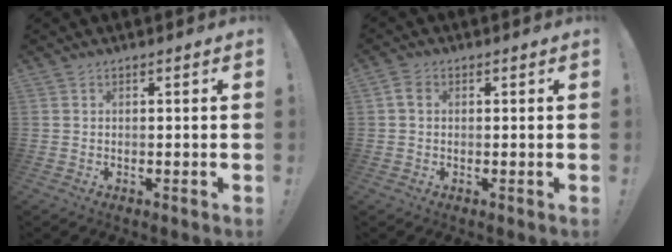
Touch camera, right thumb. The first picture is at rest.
{"total": 3.1, "force": [0.7, 2.3, 2.0], "torque": [-0.032, 0.004, 0.014]}